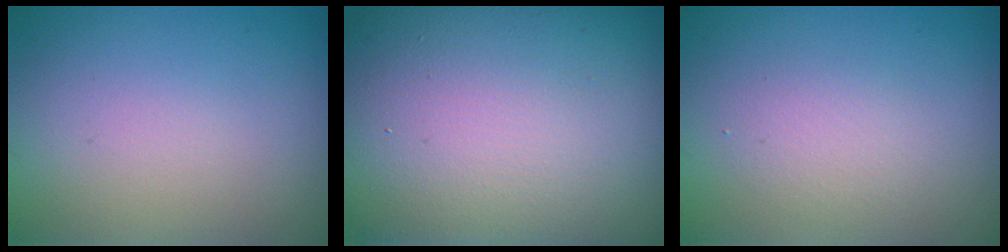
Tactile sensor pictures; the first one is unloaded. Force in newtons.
{"total": 22.7, "press": 22.7, "slide": 1.2}
{"total": 1.9, "press": 1.8, "slide": 0.2}